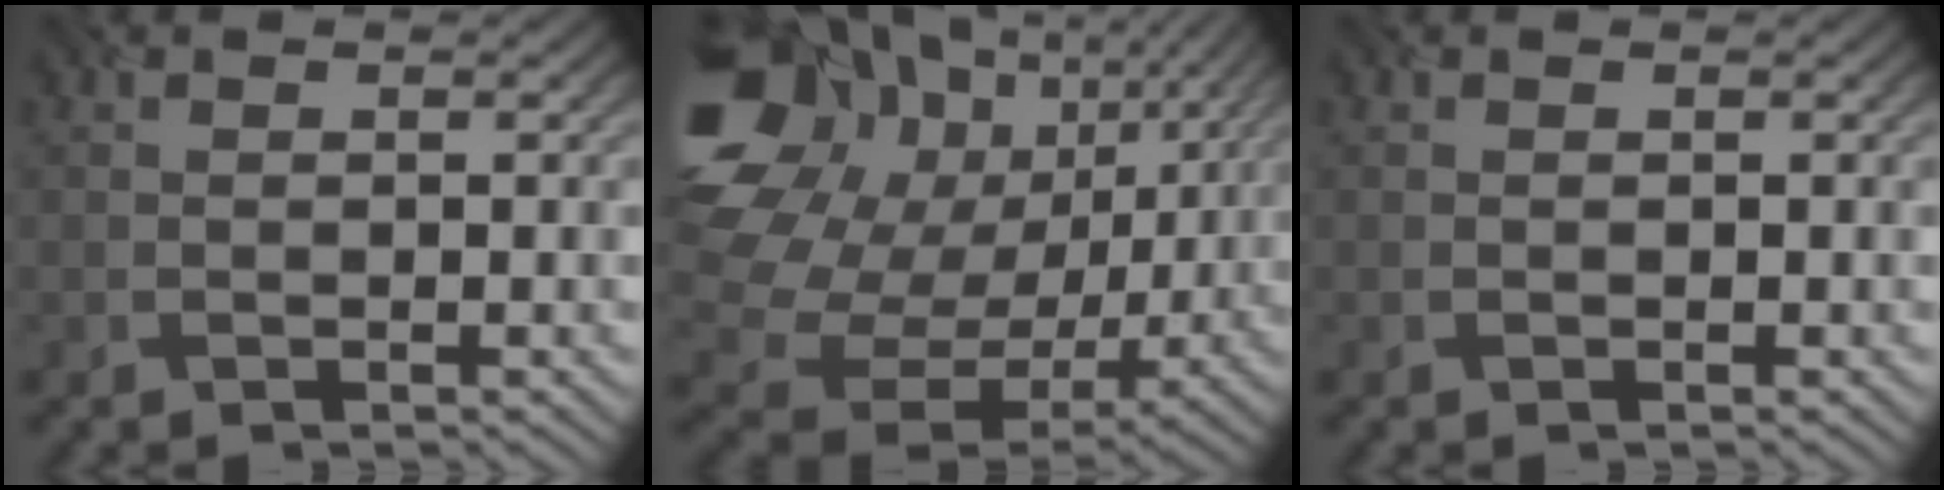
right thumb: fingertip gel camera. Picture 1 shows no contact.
{"total": 20.1, "force": [5.0, 16.4, 10.5], "torque": [-0.306, -0.009, 0.124]}
{"total": 0.0}